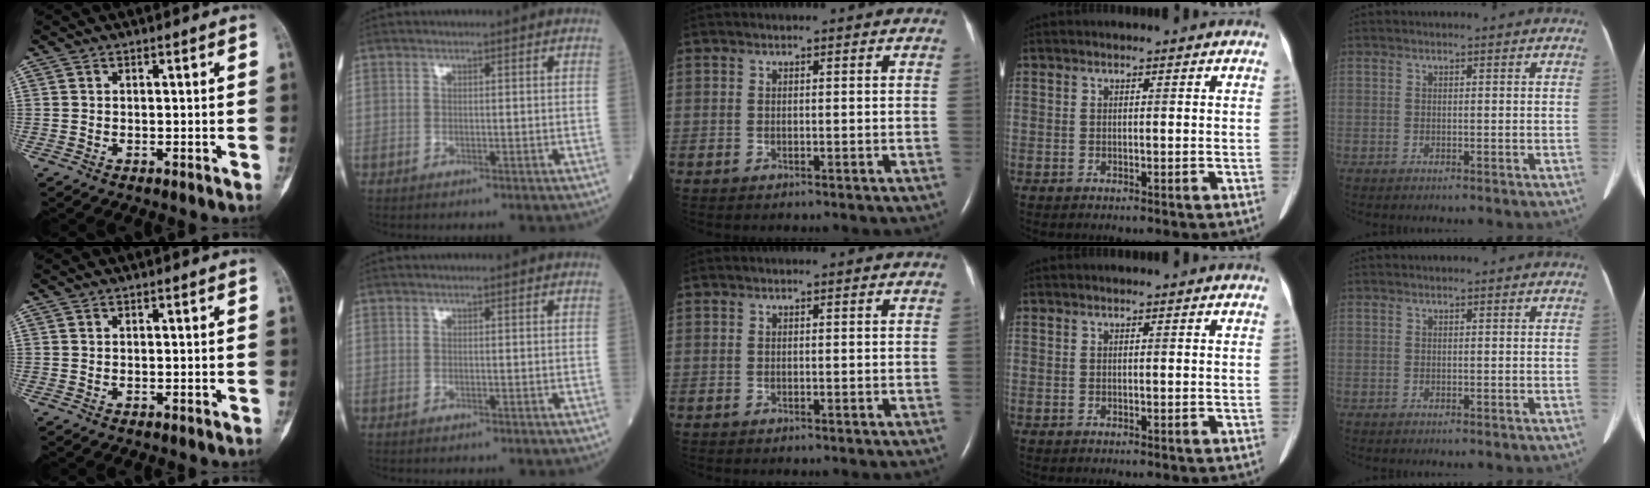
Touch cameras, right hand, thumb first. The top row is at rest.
{}